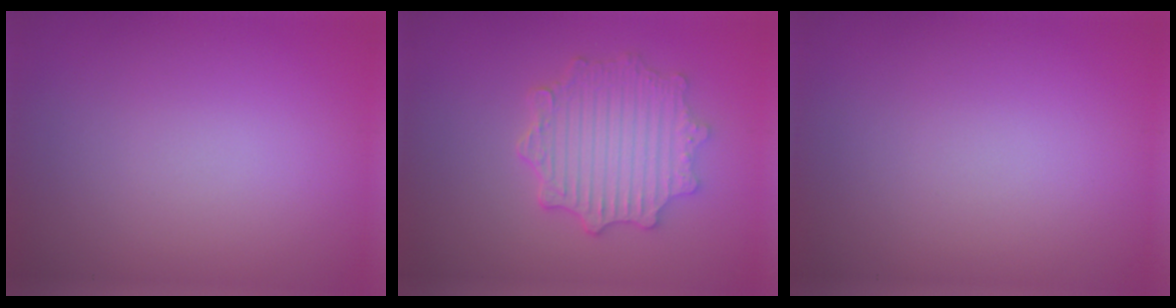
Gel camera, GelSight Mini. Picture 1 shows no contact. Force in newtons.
{"total": 4.9, "press": 3.8, "slide": 3.0}
{"total": 0.0}